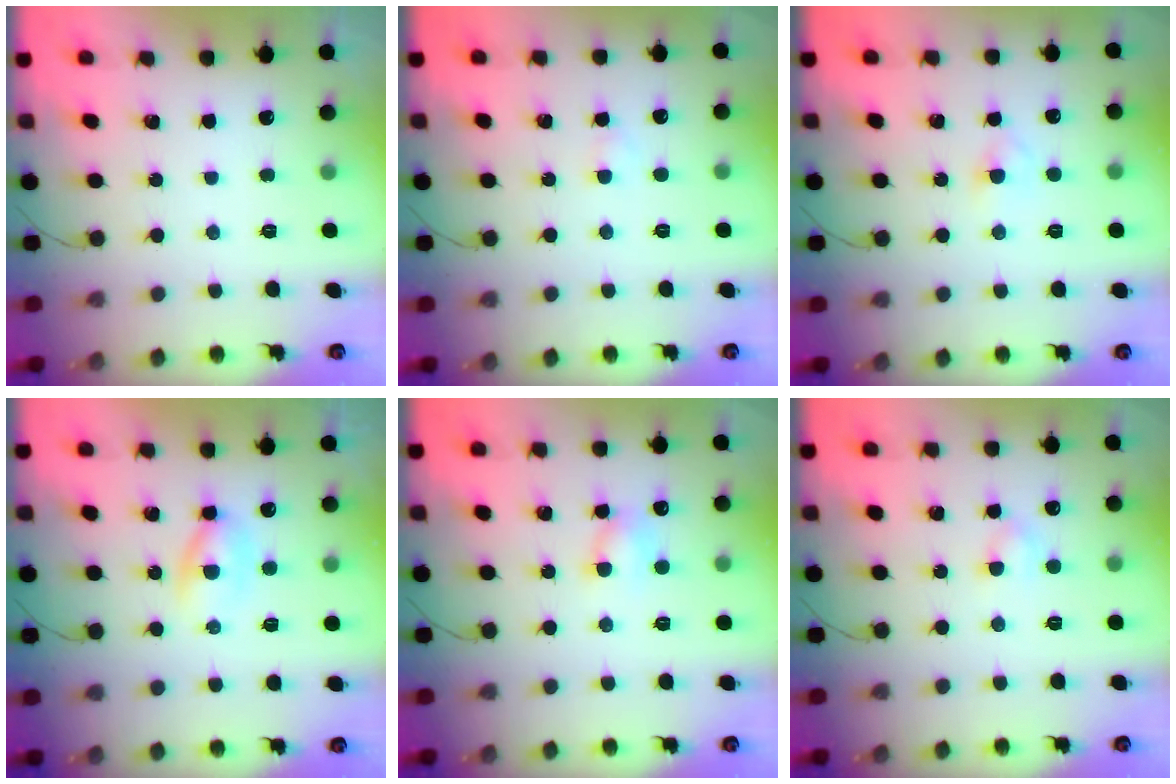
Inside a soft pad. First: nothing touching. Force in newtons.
{"total": 1.3, "press": 1.1, "slide": 0.7}
{"total": 2.5, "press": 2.4, "slide": 0.6}
{"total": 3.3, "press": 3.2, "slide": 0.9}
{"total": 4.5, "press": 4.4, "slide": 0.9}
{"total": 3.0, "press": 2.8, "slide": 1.0}